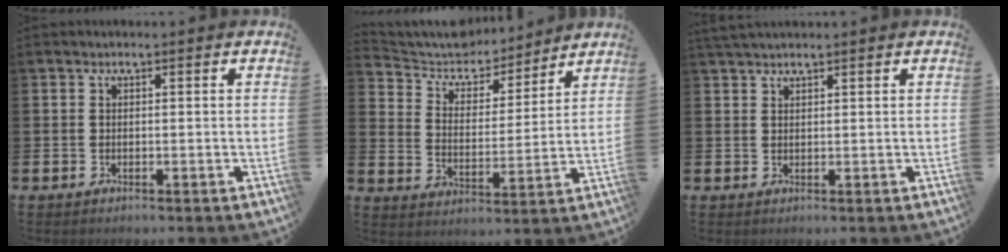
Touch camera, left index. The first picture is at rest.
{"total": 6.2, "force": [5.7, 2.2, 0.8], "torque": [-0.045, -0.050, 0.096]}
{"total": 3.0, "force": [2.9, 0.5, 0.7], "torque": [-0.016, -0.008, 0.054]}